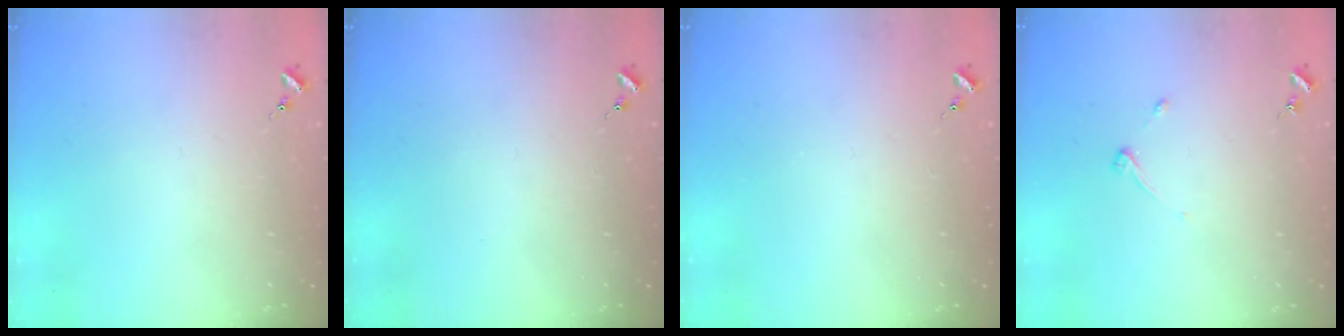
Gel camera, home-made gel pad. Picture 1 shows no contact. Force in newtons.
{"total": 0.0}
{"total": 0.0}
{"total": 3.3, "press": 3.2, "slide": 0.6}